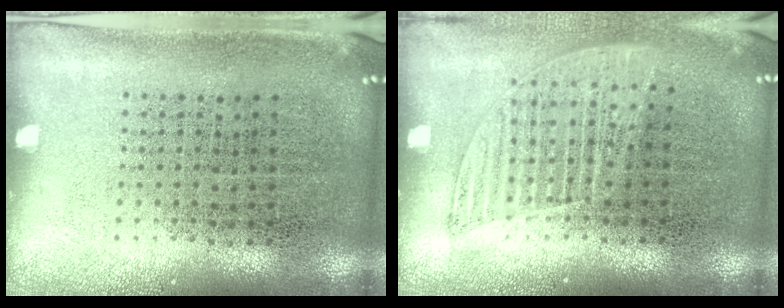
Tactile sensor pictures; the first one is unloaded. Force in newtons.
{"total": 1.2, "press": 1.1, "slide": 0.5}